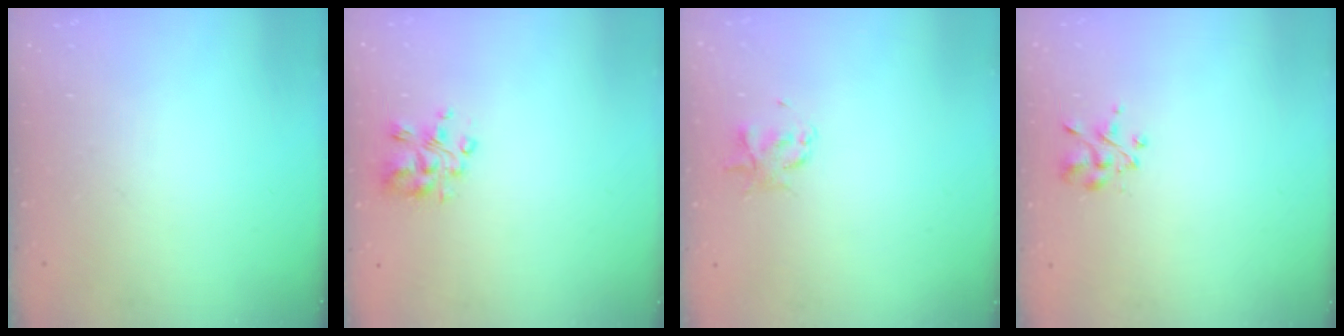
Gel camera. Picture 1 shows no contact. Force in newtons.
{"total": 5.5, "press": 5.4, "slide": 0.9}
{"total": 2.2, "press": 2.2, "slide": 0.4}
{"total": 2.5, "press": 2.2, "slide": 1.0}